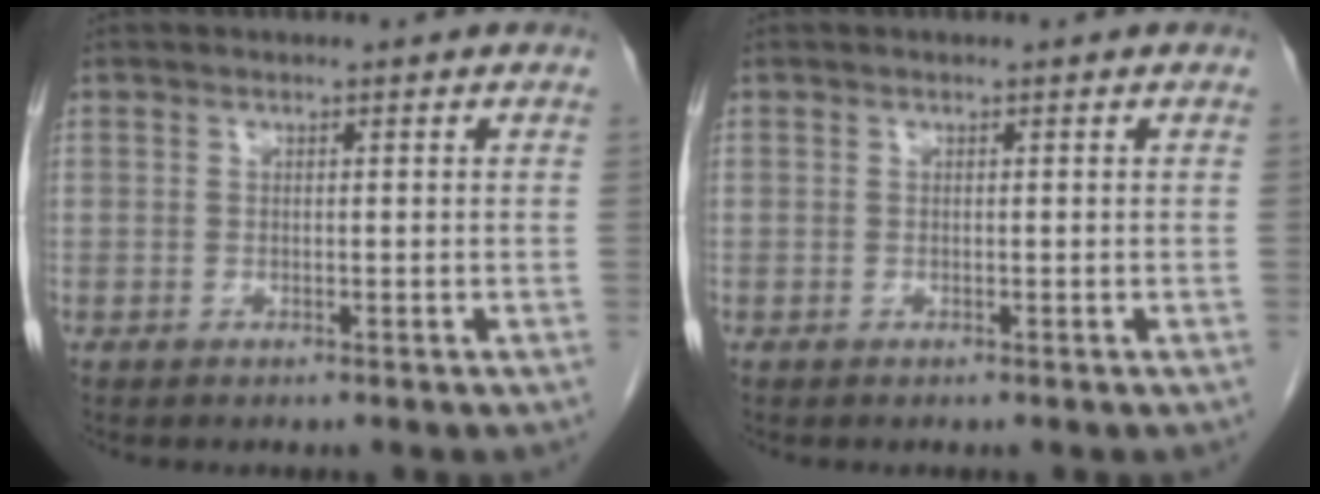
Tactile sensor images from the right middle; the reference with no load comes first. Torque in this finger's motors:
{"motor_torque": [0.40, -0.23, 0.01, -0.01]}